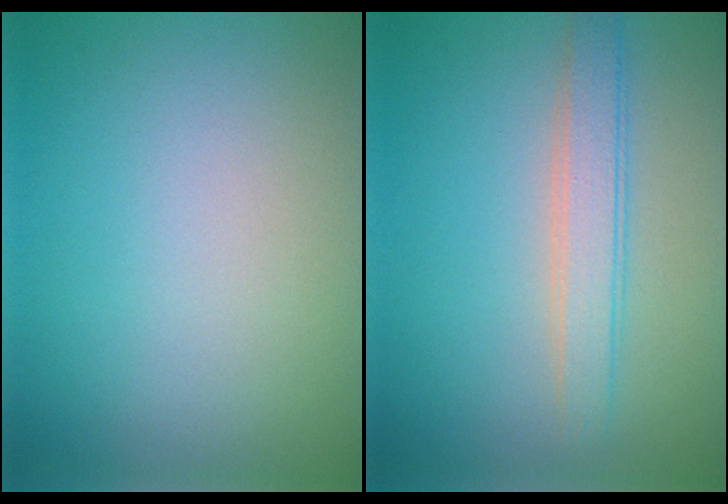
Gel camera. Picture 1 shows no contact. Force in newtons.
{"total": 2.9, "press": 2.9, "slide": 0.1}